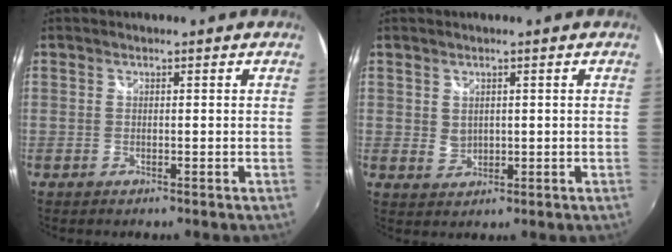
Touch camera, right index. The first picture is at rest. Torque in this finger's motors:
{"motor_torque": [-0.16, 0.08, -0.01, 0.00]}